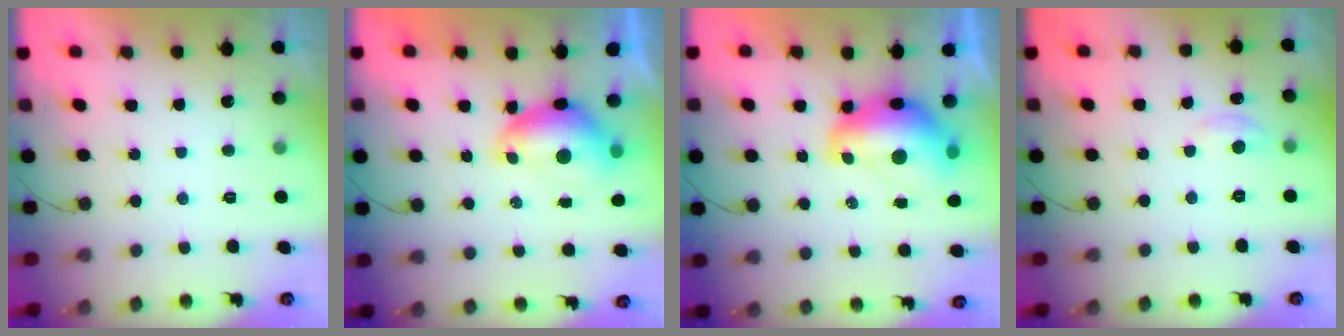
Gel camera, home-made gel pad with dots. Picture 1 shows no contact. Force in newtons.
{"total": 7.7, "press": 7.7, "slide": 0.8}
{"total": 10.5, "press": 10.4, "slide": 1.2}
{"total": 2.7, "press": 2.7, "slide": 0.4}